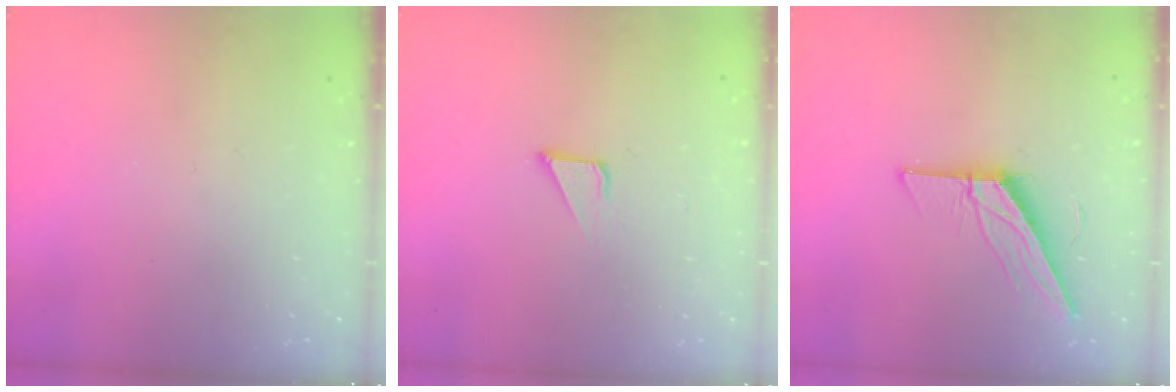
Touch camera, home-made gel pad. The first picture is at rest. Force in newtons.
{"total": 2.1, "press": 2.1, "slide": 0.1}
{"total": 11.5, "press": 11.5, "slide": 0.2}